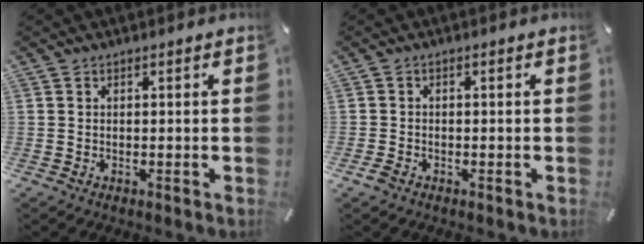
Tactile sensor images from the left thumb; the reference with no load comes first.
{"total": 1.3, "force": [-0.9, 0.7, 0.6], "torque": [-0.018, -0.001, -0.020]}